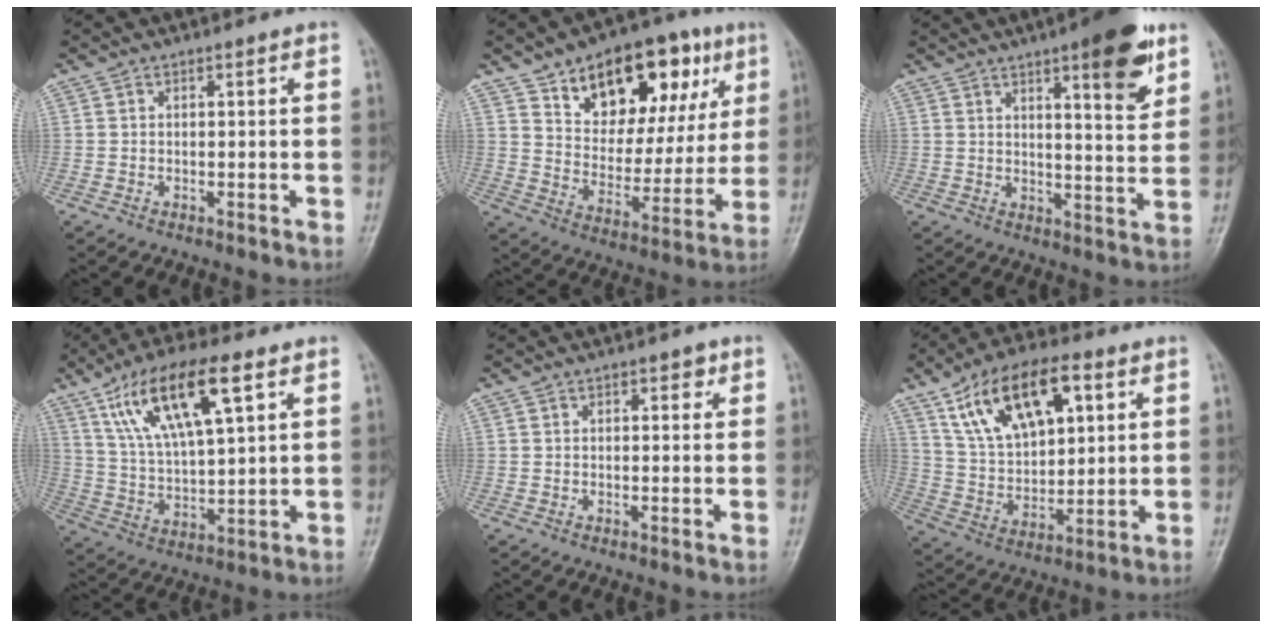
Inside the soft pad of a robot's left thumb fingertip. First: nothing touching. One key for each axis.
{"total": 21.2, "fx": 10.7, "fy": 11.8, "fz": 14.0, "tx": -0.151, "ty": -0.027, "tz": 0.168}
{"total": 12.1, "fx": 6.7, "fy": 2.9, "fz": 9.6, "tx": -0.110, "ty": -0.034, "tz": 0.087}
{"total": 16.1, "fx": 7.8, "fy": 5.2, "fz": 13.1, "tx": -0.234, "ty": -0.014, "tz": 0.147}
{"total": 1.7, "fx": 0.9, "fy": 1.0, "fz": 1.1, "tx": -0.001, "ty": -0.001, "tz": 0.009}
{"total": 17.5, "fx": 7.9, "fy": 9.1, "fz": 12.6, "tx": -0.186, "ty": -0.014, "tz": 0.148}